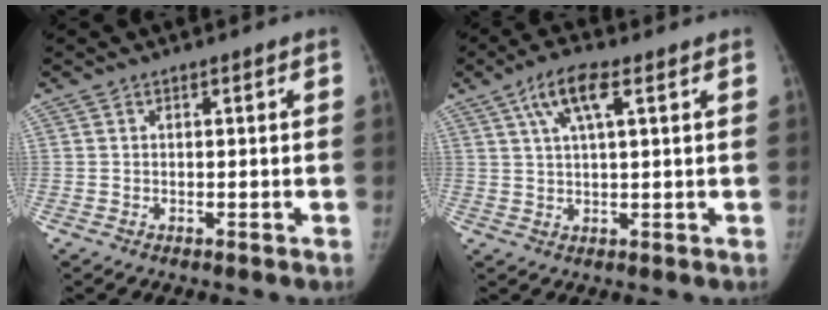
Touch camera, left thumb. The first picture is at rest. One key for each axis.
{"total": 7.2, "fx": 3.2, "fy": 2.1, "fz": 6.1, "tx": -0.121, "ty": 0.005, "tz": 0.060}